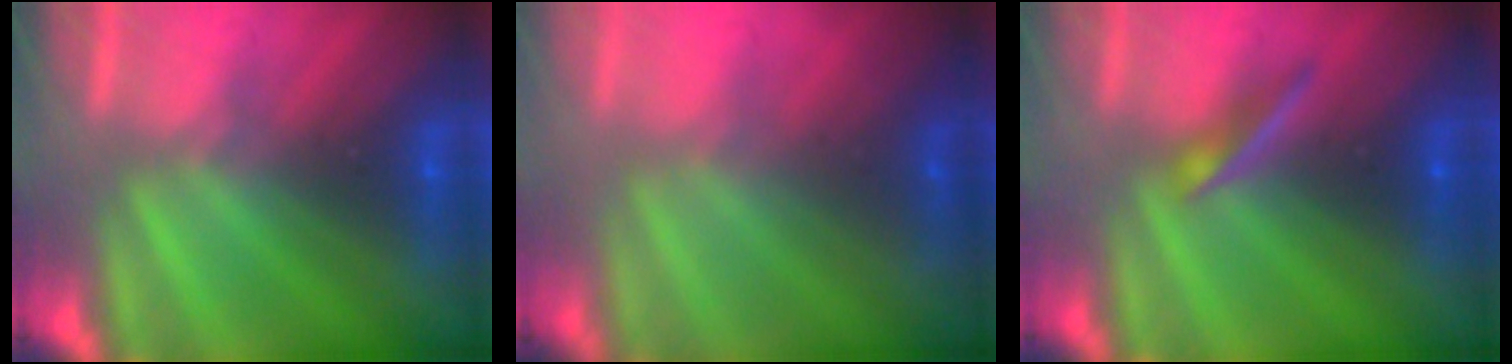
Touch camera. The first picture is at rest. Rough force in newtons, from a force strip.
{"total": 1.1}
{"total": 2.3}